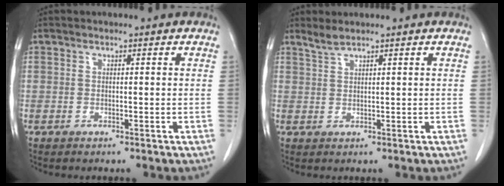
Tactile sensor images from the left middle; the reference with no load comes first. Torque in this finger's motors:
{"motor_torque": [0.83, -0.94, -0.05, 0.00]}